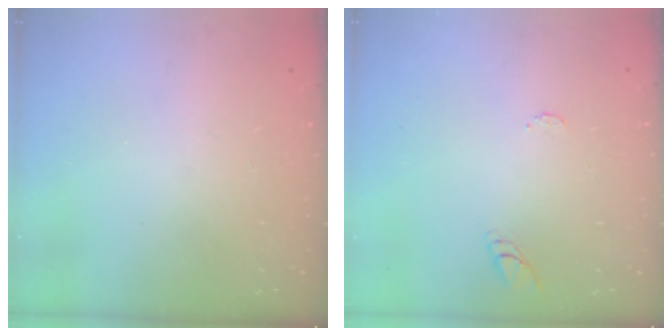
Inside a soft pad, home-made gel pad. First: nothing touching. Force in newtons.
{"total": 6.7, "press": 6.7, "slide": 0.6}